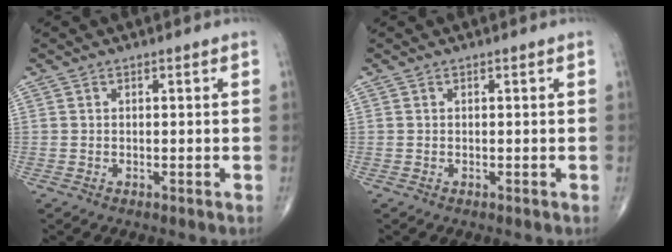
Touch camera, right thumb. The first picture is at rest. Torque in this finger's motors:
{"motor_torque": [-0.01, 0.01, 0.00, 0.00, 0.00]}